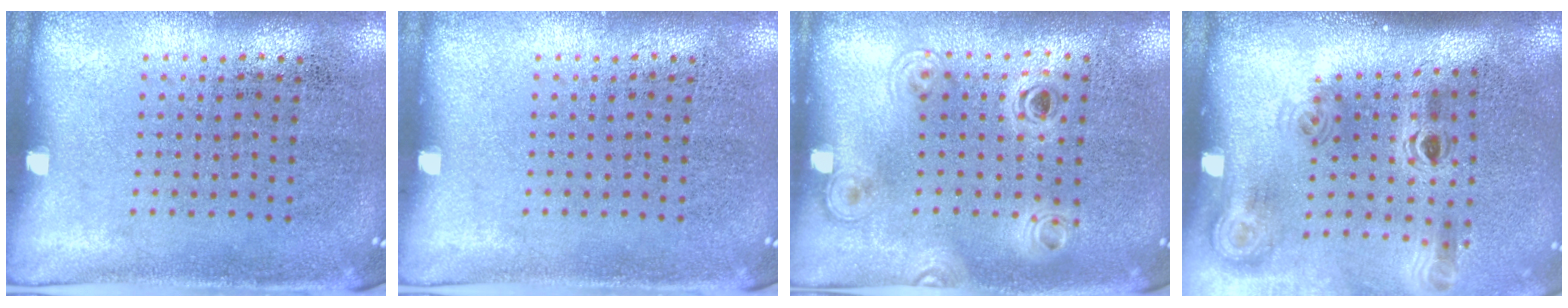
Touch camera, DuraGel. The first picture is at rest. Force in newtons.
{"total": 0.0}
{"total": 1.4, "press": 1.2, "slide": 0.7}
{"total": 2.1, "press": 1.4, "slide": 1.5}